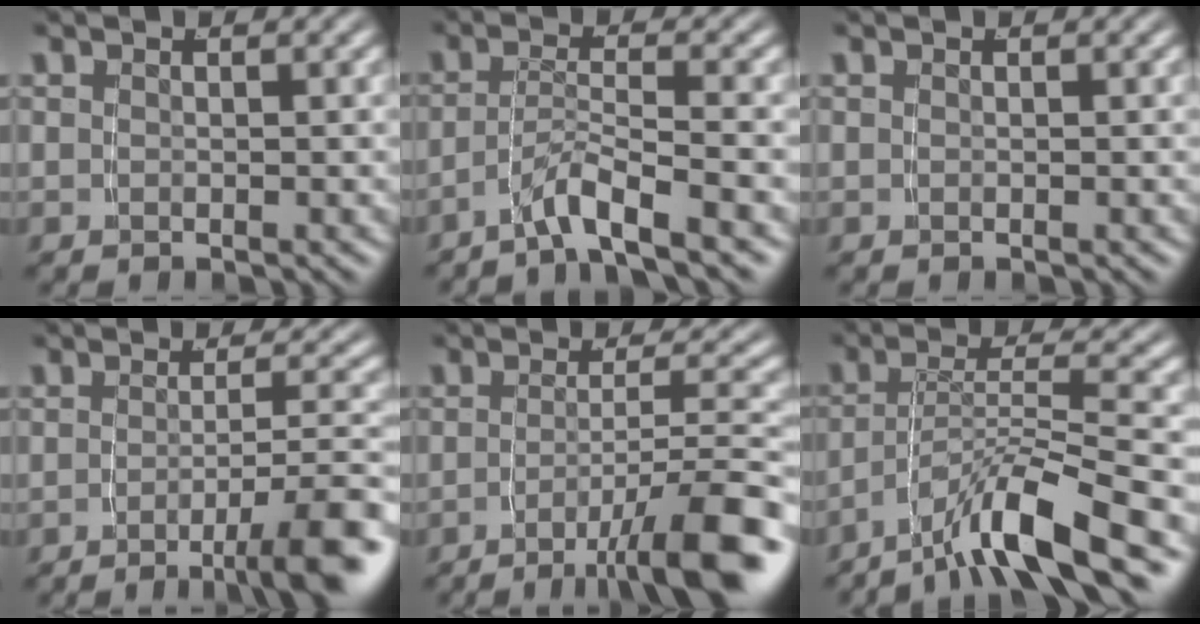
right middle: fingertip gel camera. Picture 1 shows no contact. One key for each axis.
{"total": 3.8, "fx": -2.9, "fy": 0.0, "fz": 2.4, "tx": -0.039, "ty": -0.007, "tz": -0.043}
{"total": 0.0}
{"total": 6.9, "fx": -4.2, "fy": 0.8, "fz": 5.4, "tx": -0.069, "ty": -0.005, "tz": -0.063}
{"total": 8.6, "fx": -5.3, "fy": 1.5, "fz": 6.6, "tx": -0.089, "ty": -0.018, "tz": -0.071}
{"total": 6.4, "fx": -3.9, "fy": 1.4, "fz": 4.8, "tx": -0.074, "ty": -0.007, "tz": -0.059}